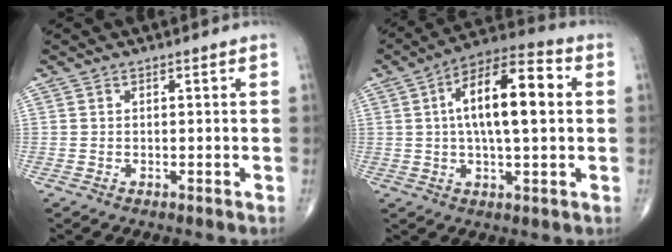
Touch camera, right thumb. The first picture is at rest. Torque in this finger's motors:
{"motor_torque": [0.09, 0.64, 0.38, 0.08, 0.27]}